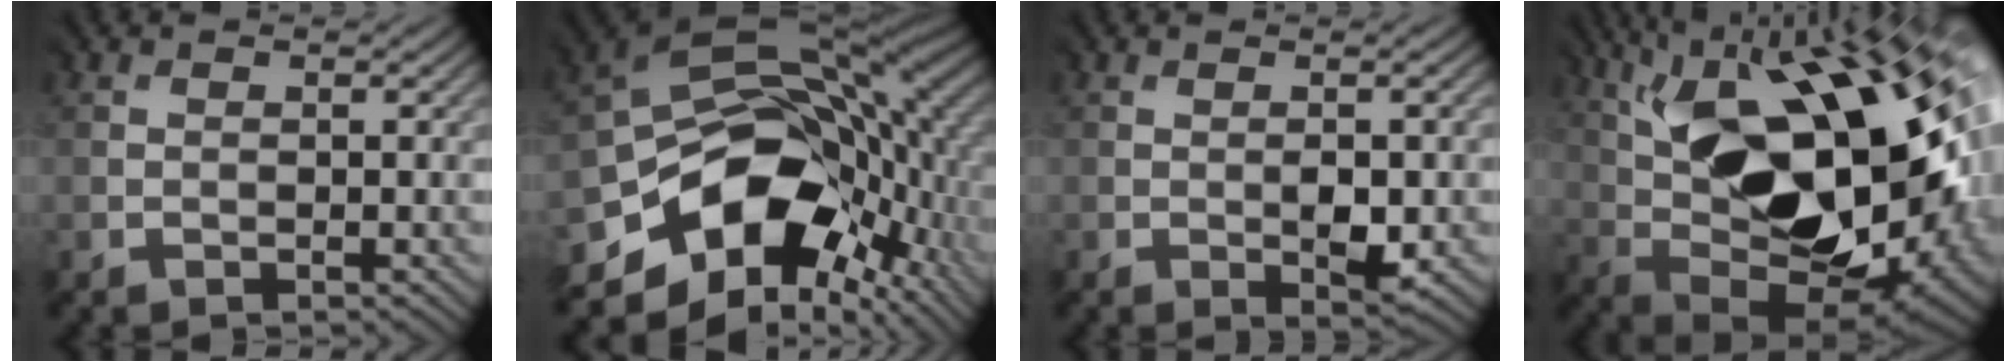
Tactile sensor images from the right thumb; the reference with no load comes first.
{"total": 16.3, "force": [-5.3, 11.0, 10.8], "torque": [-0.211, -0.033, -0.080]}
{"total": 2.4, "force": [-0.4, 0.3, 2.3], "torque": [-0.049, -0.005, -0.001]}
{"total": 20.0, "force": [4.2, 9.8, 16.9], "torque": [-0.308, 0.030, 0.072]}